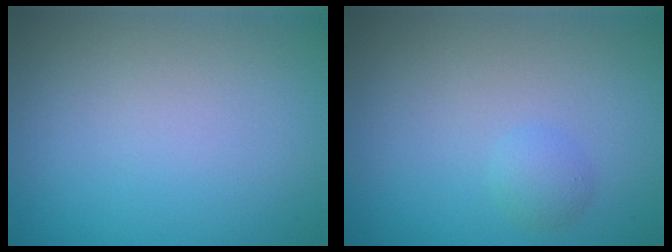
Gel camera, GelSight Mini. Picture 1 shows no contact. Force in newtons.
{"total": 1.3, "press": 1.3, "slide": 0.1}